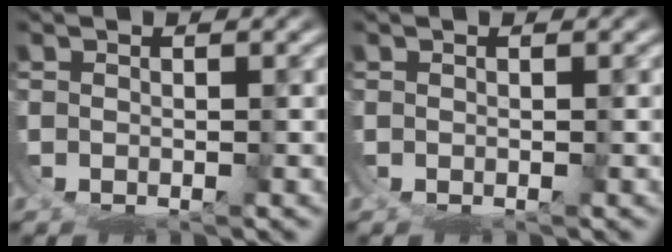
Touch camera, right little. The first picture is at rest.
{"total": 0.0}